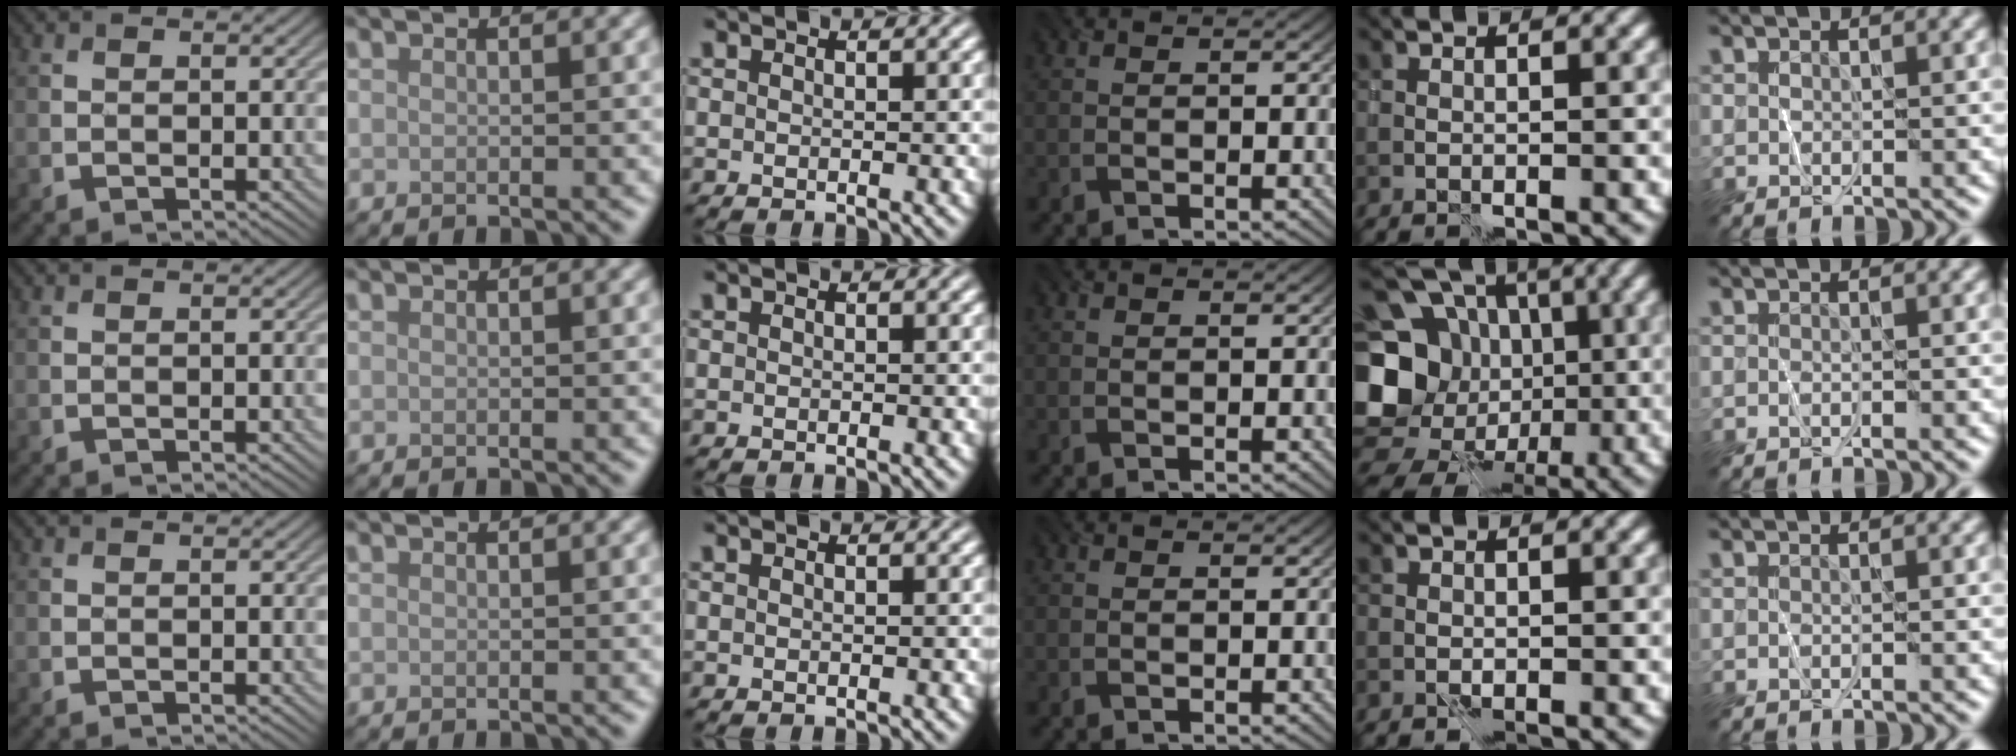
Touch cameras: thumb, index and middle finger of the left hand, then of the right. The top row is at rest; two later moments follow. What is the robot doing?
{"motion": "wrap", "object": "plastic wrap"}